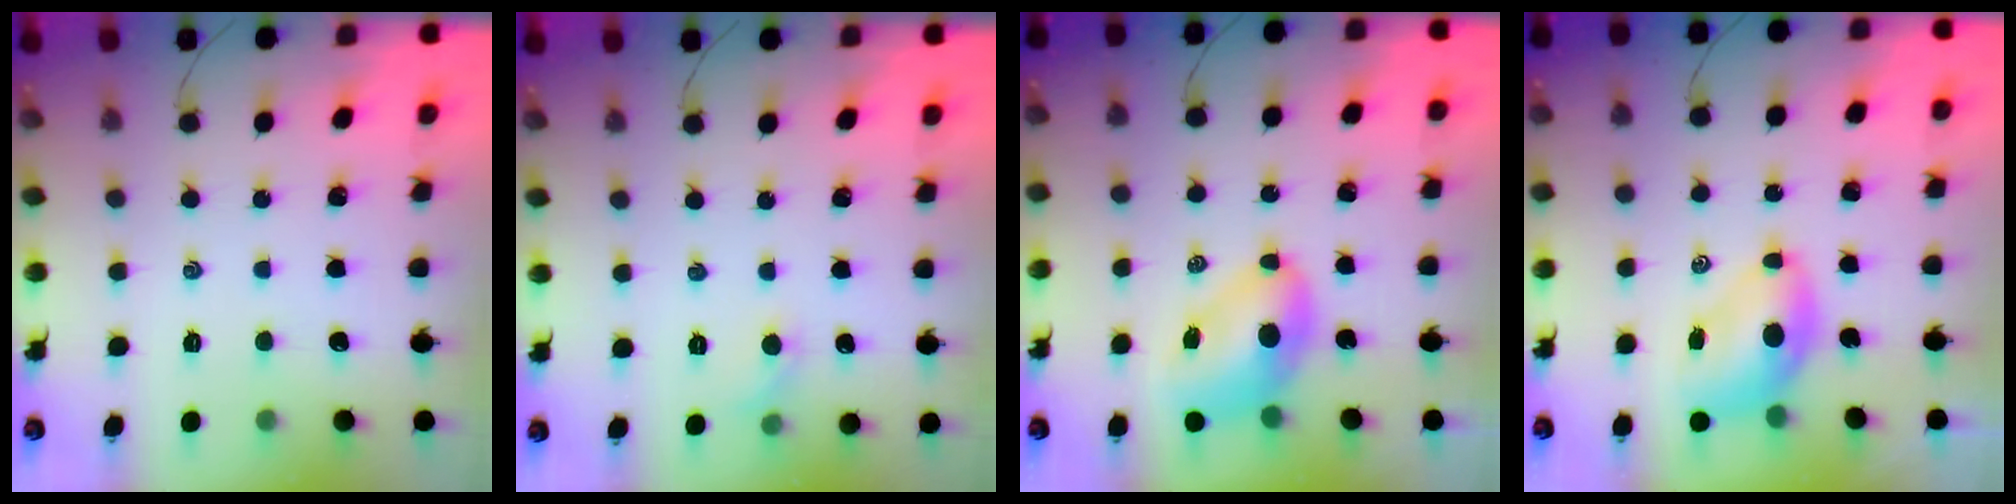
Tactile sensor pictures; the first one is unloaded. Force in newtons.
{"total": 4.1, "press": 3.8, "slide": 1.4}
{"total": 7.0, "press": 6.9, "slide": 1.2}
{"total": 6.7, "press": 6.6, "slide": 1.1}